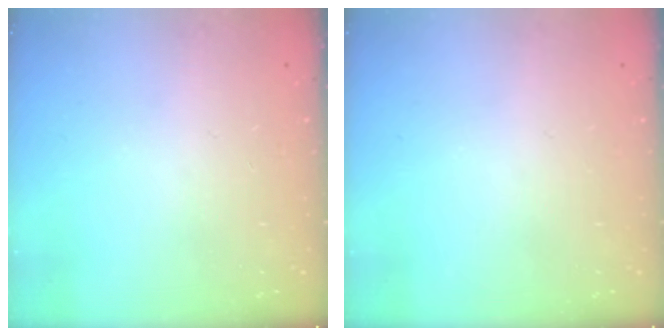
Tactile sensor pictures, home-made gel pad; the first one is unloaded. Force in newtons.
{"total": 0.0}